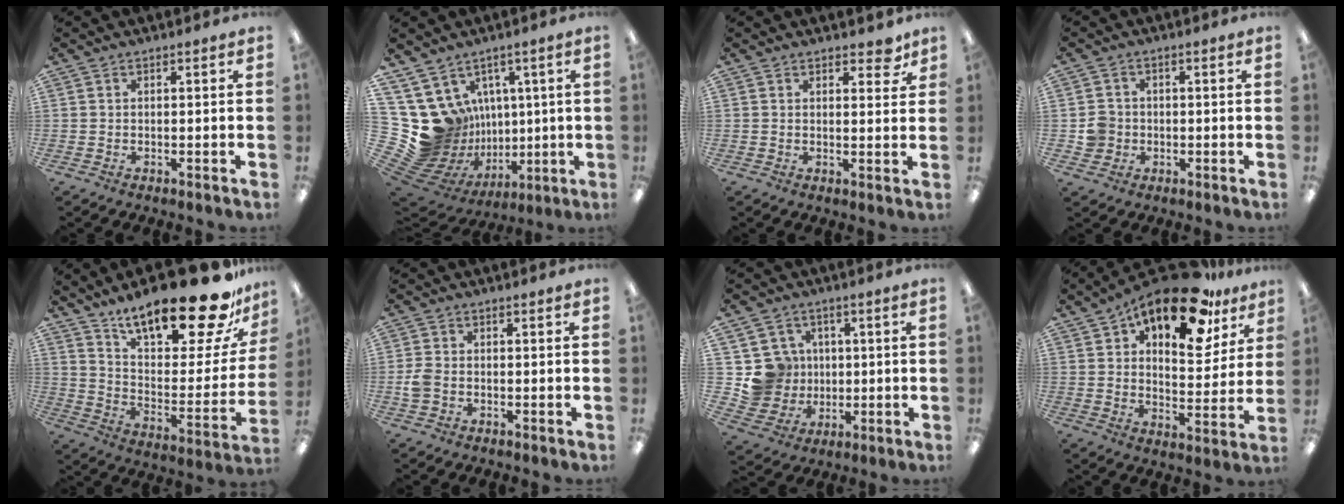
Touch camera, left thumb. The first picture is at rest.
{"total": 18.3, "force": [1.6, 17.0, 6.5], "torque": [-0.162, -0.056, 0.078]}
{"total": 4.3, "force": [3.3, 2.1, 1.9], "torque": [-0.011, -0.015, 0.054]}
{"total": 4.7, "force": [-0.6, 4.6, 0.9], "torque": [-0.012, 0.009, -0.008]}
{"total": 25.5, "force": [18.9, 7.5, 15.4], "torque": [-0.224, -0.130, 0.310]}
{"total": 3.4, "force": [-0.8, 2.4, 2.1], "torque": [-0.043, 0.004, -0.015]}
{"total": 10.8, "force": [1.4, 10.6, 1.8], "torque": [-0.058, 0.002, 0.045]}
{"total": 20.2, "force": [13.7, 8.2, 12.3], "torque": [-0.175, -0.079, 0.224]}